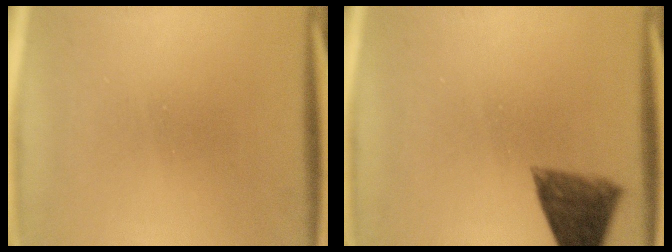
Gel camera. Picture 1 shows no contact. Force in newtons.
{"total": 7.1}